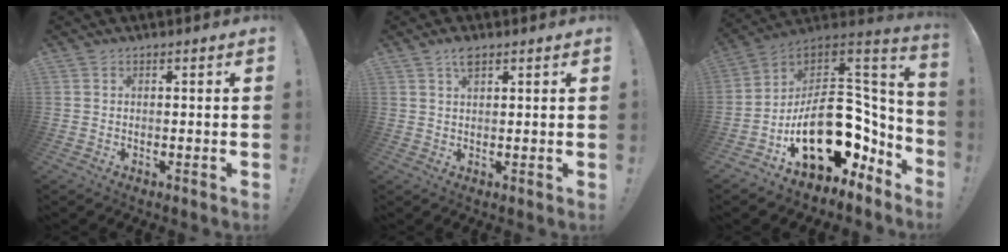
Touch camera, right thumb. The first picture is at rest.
{"total": 3.4, "force": [2.1, 1.3, 2.4], "torque": [-0.042, -0.003, 0.035]}
{"total": 24.6, "force": [-5.0, 16.4, 17.6], "torque": [-0.267, 0.013, -0.046]}